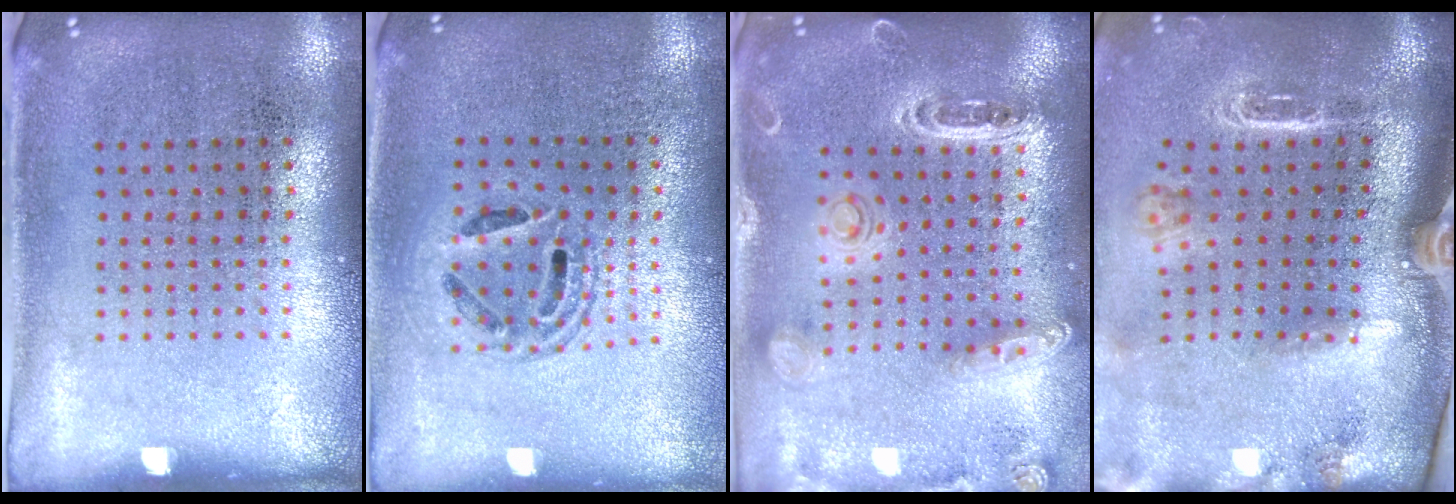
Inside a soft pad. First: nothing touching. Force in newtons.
{"total": 1.4, "press": 1.3, "slide": 0.7}
{"total": 1.4, "press": 1.4, "slide": 0.0}
{"total": 2.9, "press": 2.0, "slide": 2.0}